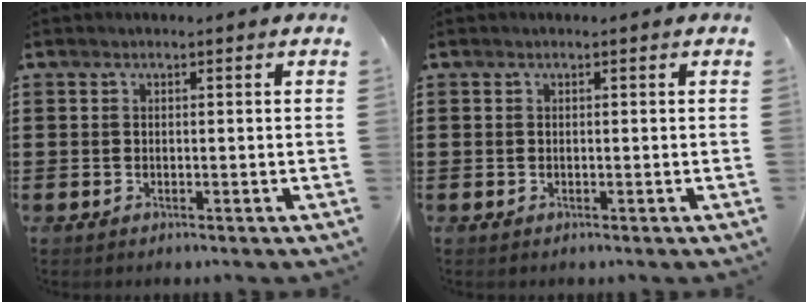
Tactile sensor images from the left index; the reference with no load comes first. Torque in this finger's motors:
{"motor_torque": [0.00, 0.00, 0.00, 0.00]}